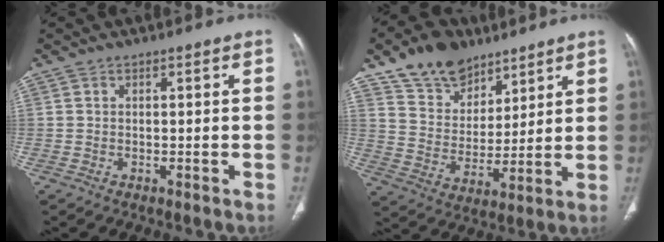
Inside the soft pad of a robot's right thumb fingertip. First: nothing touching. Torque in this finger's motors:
{"motor_torque": [-1.60, 1.76, 0.82, 0.82, 0.18]}